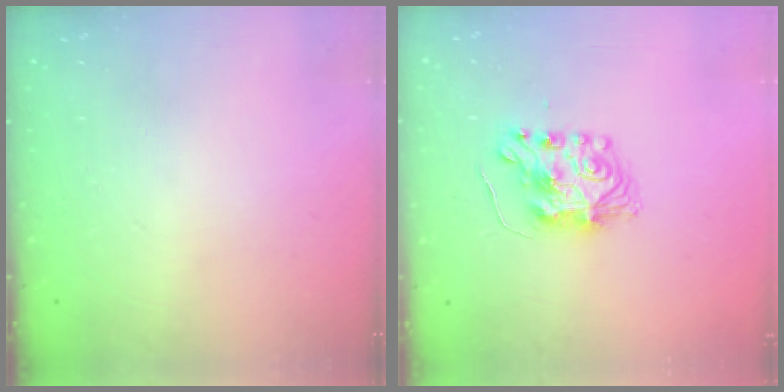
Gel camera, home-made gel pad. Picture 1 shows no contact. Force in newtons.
{"total": 8.1, "press": 8.1, "slide": 0.5}